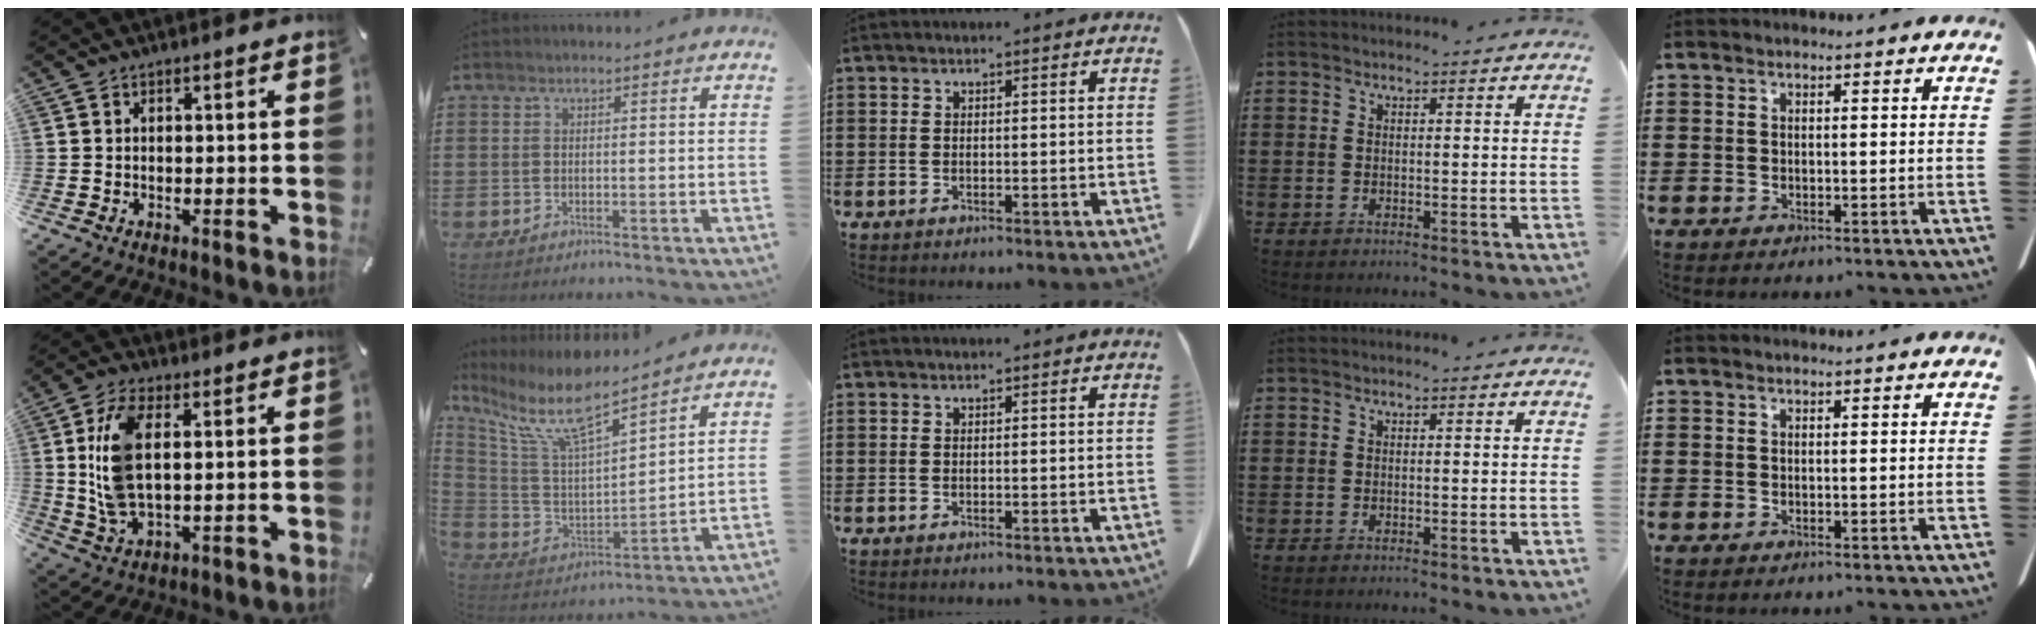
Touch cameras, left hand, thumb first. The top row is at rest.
{"thumb": {"total": 12.6, "force": [2.3, 6.3, 10.6], "torque": [-0.238, -0.005, 0.040]}, "index": {"total": 9.9, "force": [7.6, 1.8, 6.1], "torque": [-0.157, -0.046, 0.126]}}